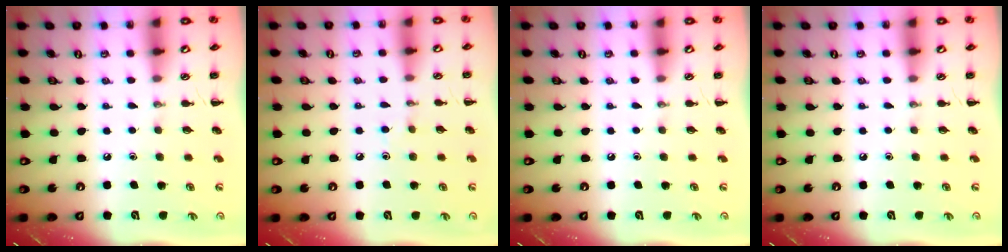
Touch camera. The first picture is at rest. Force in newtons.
{"total": 2.7, "press": 2.5, "slide": 0.9}
{"total": 0.0}
{"total": 0.0}